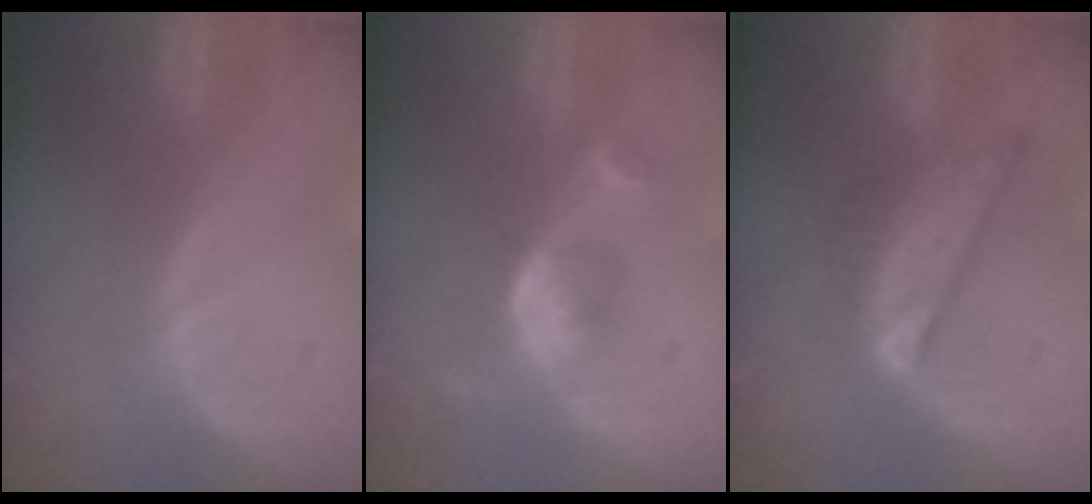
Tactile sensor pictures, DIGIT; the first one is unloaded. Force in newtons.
{"total": 5.2, "press": 4.7, "slide": 2.2}
{"total": 7.8, "press": 6.6, "slide": 4.1}